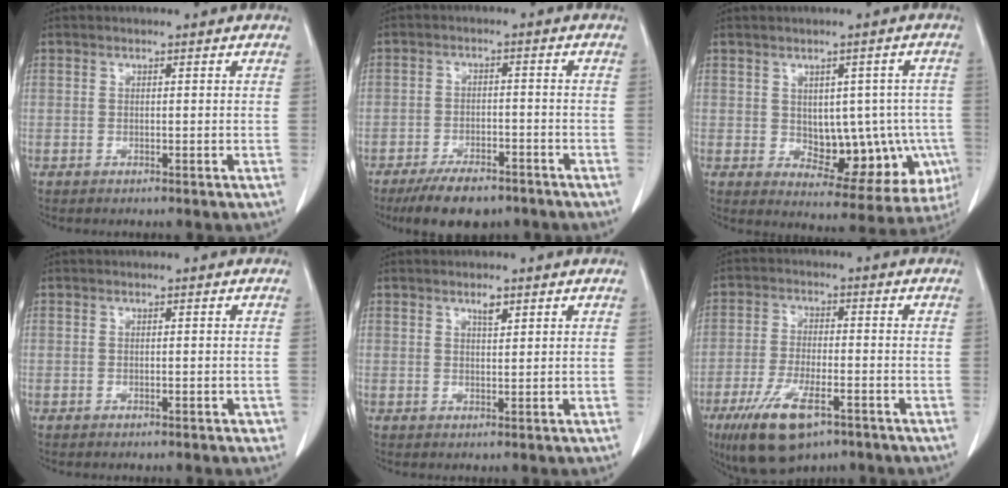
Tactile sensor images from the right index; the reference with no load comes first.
{"total": 8.1, "force": [-6.2, 3.3, 4.0], "torque": [-0.064, -0.003, -0.100]}
{"total": 12.2, "force": [-1.6, 6.9, 9.9], "torque": [-0.110, 0.014, 0.003]}
{"total": 1.0, "force": [-0.4, 0.4, 0.8], "torque": [-0.012, -0.001, -0.003]}
{"total": 1.8, "force": [1.2, 0.5, 1.2], "torque": [-0.021, -0.002, 0.021]}
{"total": 11.3, "force": [-6.5, 3.7, 8.4], "torque": [-0.162, -0.019, -0.108]}